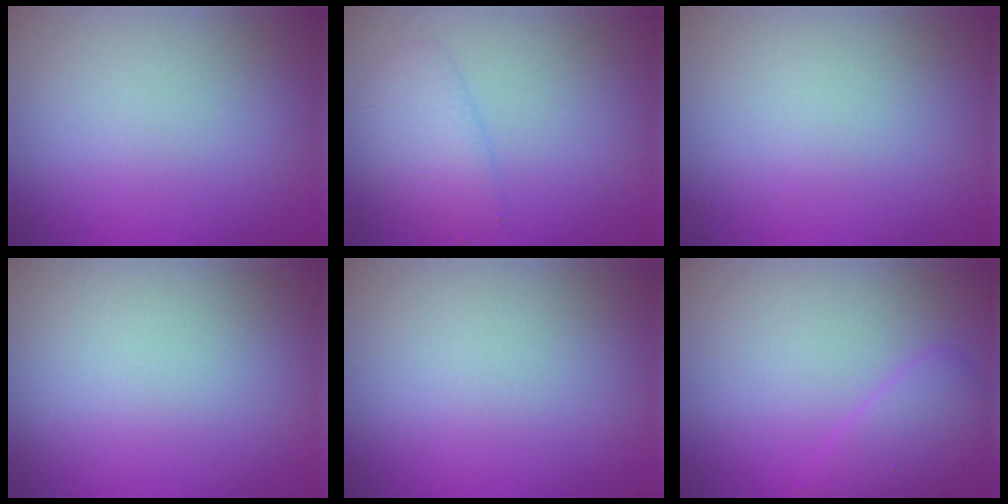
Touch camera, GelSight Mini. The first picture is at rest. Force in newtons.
{"total": 2.8, "press": 2.8, "slide": 0.1}
{"total": 0.0}
{"total": 0.0}
{"total": 0.0}
{"total": 2.7, "press": 2.7, "slide": 0.2}